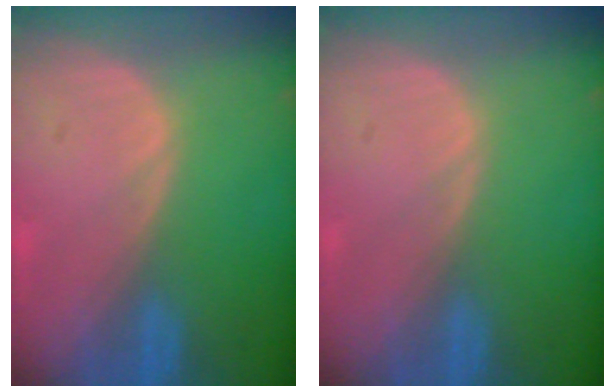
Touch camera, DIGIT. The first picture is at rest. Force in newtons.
{"total": 0.0}